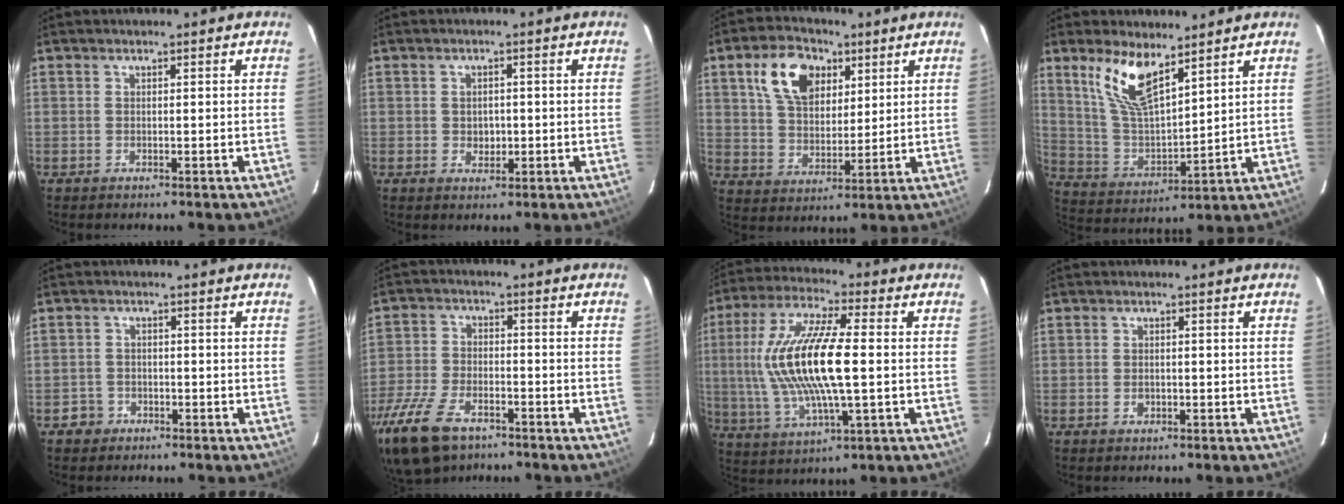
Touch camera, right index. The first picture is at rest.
{"total": 3.6, "force": [-0.4, 2.8, 2.1], "torque": [-0.036, 0.004, -0.001]}
{"total": 12.4, "force": [5.6, 7.8, 7.8], "torque": [-0.147, 0.024, 0.103]}
{"total": 11.9, "force": [7.7, 4.1, 8.1], "torque": [-0.164, 0.004, 0.162]}
{"total": 3.0, "force": [-1.6, 2.6, 0.0], "torque": [-0.001, 0.016, -0.026]}
{"total": 16.9, "force": [-11.1, 8.5, 9.4], "torque": [-0.241, -0.029, -0.210]}
{"total": 17.9, "force": [0.4, 4.9, 17.2], "torque": [-0.342, 0.003, 0.009]}
{"total": 1.7, "force": [-0.7, 1.3, 0.8], "torque": [-0.016, 0.002, -0.010]}